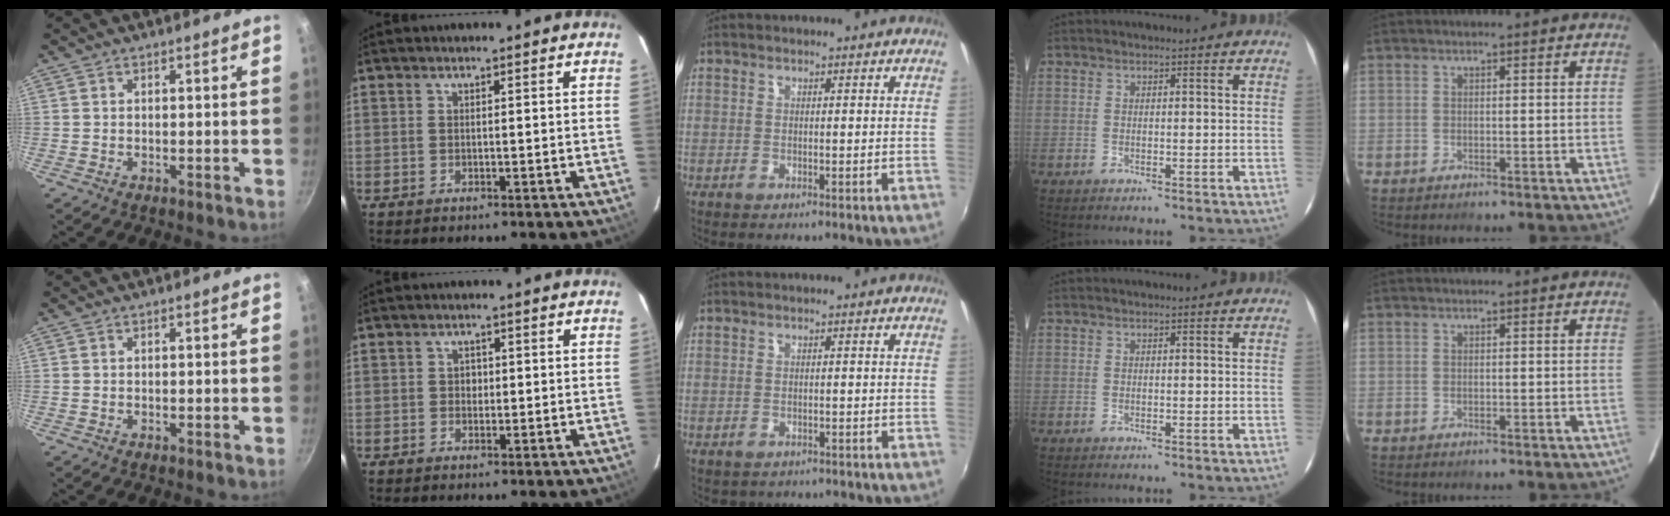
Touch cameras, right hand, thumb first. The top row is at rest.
{"index": {"total": 1.4, "force": [-0.1, 1.4, 0.4], "torque": [-0.003, 0.005, -0.001]}, "middle": {"total": 1.4, "force": [-0.9, 1.0, 0.3], "torque": [-0.010, -0.004, -0.010]}}